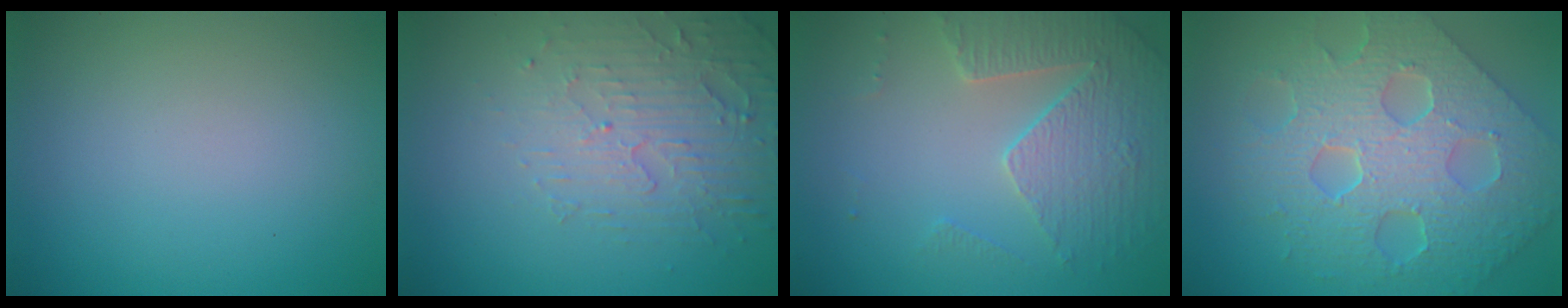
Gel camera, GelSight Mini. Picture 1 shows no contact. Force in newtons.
{"total": 5.0, "press": 3.3, "slide": 3.8}
{"total": 3.6, "press": 3.5, "slide": 1.1}
{"total": 8.4, "press": 6.7, "slide": 5.0}